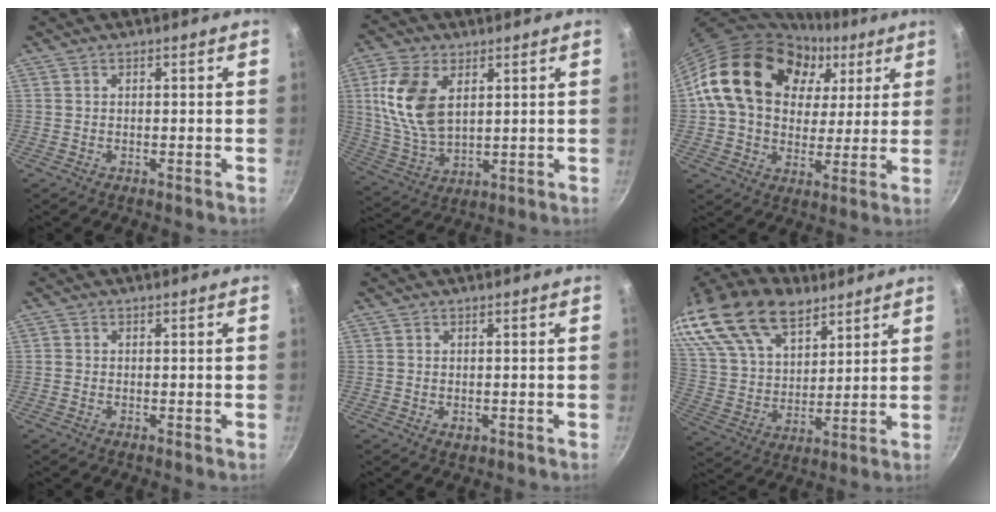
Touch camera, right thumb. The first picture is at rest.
{"total": 13.4, "force": [3.9, 7.9, 10.1], "torque": [-0.192, -0.014, 0.084]}
{"total": 22.4, "force": [7.8, 16.4, 13.1], "torque": [-0.200, 0.005, 0.131]}
{"total": 1.0, "force": [-0.2, 0.5, 0.8], "torque": [-0.012, 0.003, -0.006]}
{"total": 1.1, "force": [-0.2, 0.8, 0.7], "torque": [-0.010, -0.002, -0.002]}
{"total": 29.3, "force": [19.1, 16.2, 15.2], "torque": [-0.321, -0.014, 0.351]}